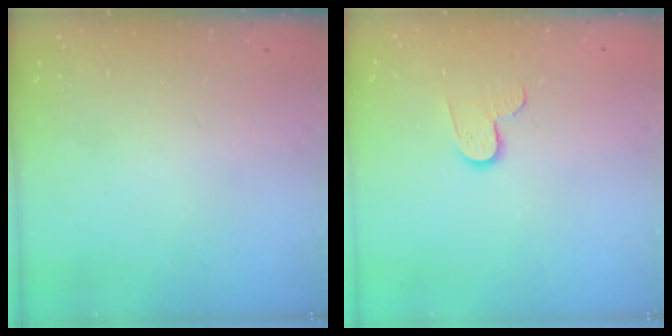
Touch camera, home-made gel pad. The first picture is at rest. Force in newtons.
{"total": 6.3, "press": 6.3, "slide": 0.5}